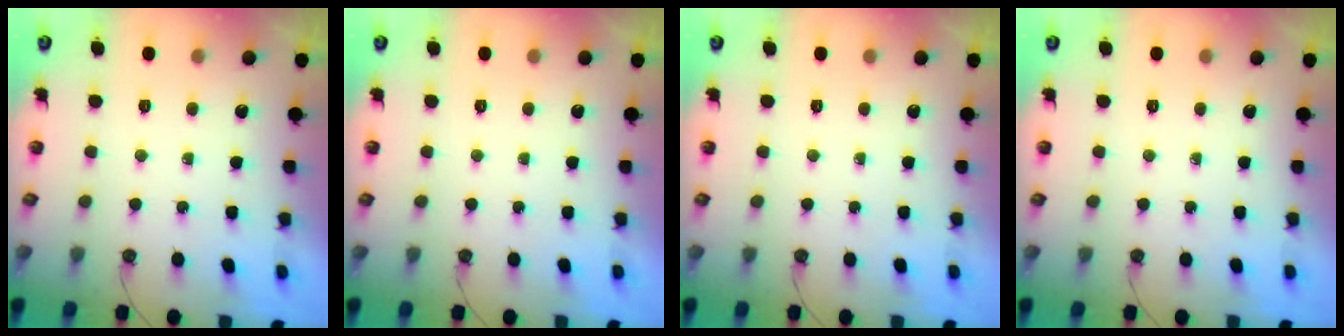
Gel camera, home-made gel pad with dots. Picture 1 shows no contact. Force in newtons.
{"total": 0.0}
{"total": 0.0}
{"total": 0.0}